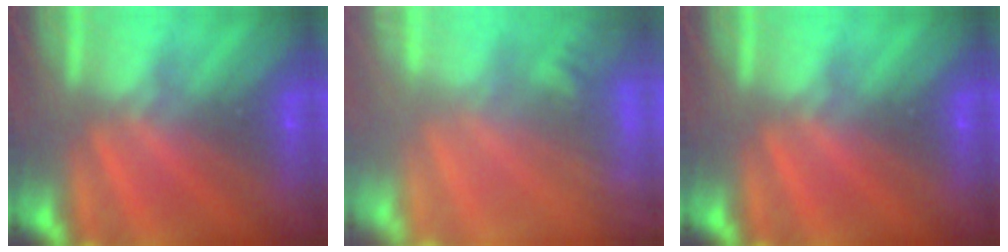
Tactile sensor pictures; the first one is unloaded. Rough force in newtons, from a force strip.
{"total": 7.3}
{"total": 0.0}